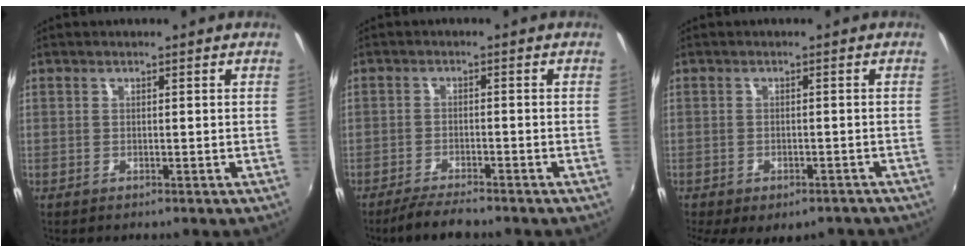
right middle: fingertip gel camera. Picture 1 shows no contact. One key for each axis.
{"total": 5.4, "fx": -4.7, "fy": 0.6, "fz": 2.6, "tx": -0.066, "ty": -0.013, "tz": -0.084}
{"total": 9.3, "fx": -6.7, "fy": 4.1, "fz": 4.9, "tx": -0.104, "ty": -0.030, "tz": -0.085}